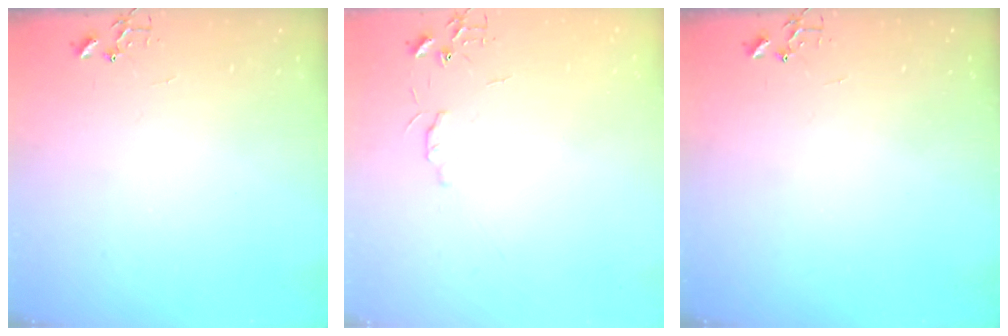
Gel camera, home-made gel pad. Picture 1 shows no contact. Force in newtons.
{"total": 4.3, "press": 4.2, "slide": 0.6}
{"total": 0.0}